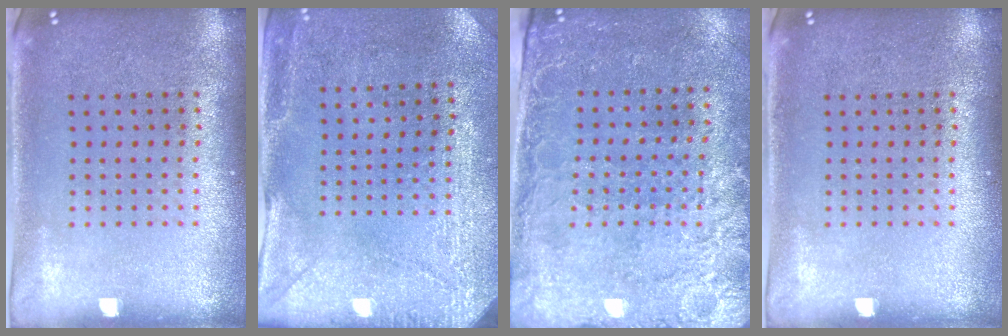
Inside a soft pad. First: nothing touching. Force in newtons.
{"total": 2.9, "press": 2.6, "slide": 1.3}
{"total": 2.6, "press": 2.4, "slide": 1.1}
{"total": 0.0}